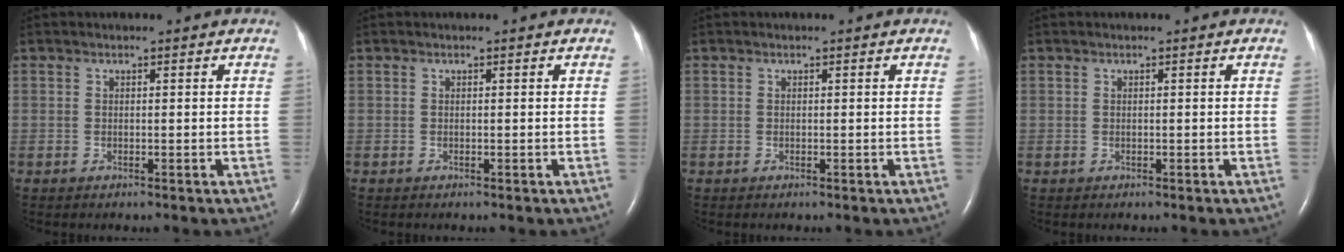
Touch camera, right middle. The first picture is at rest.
{"total": 0.0}
{"total": 0.0}
{"total": 0.0}